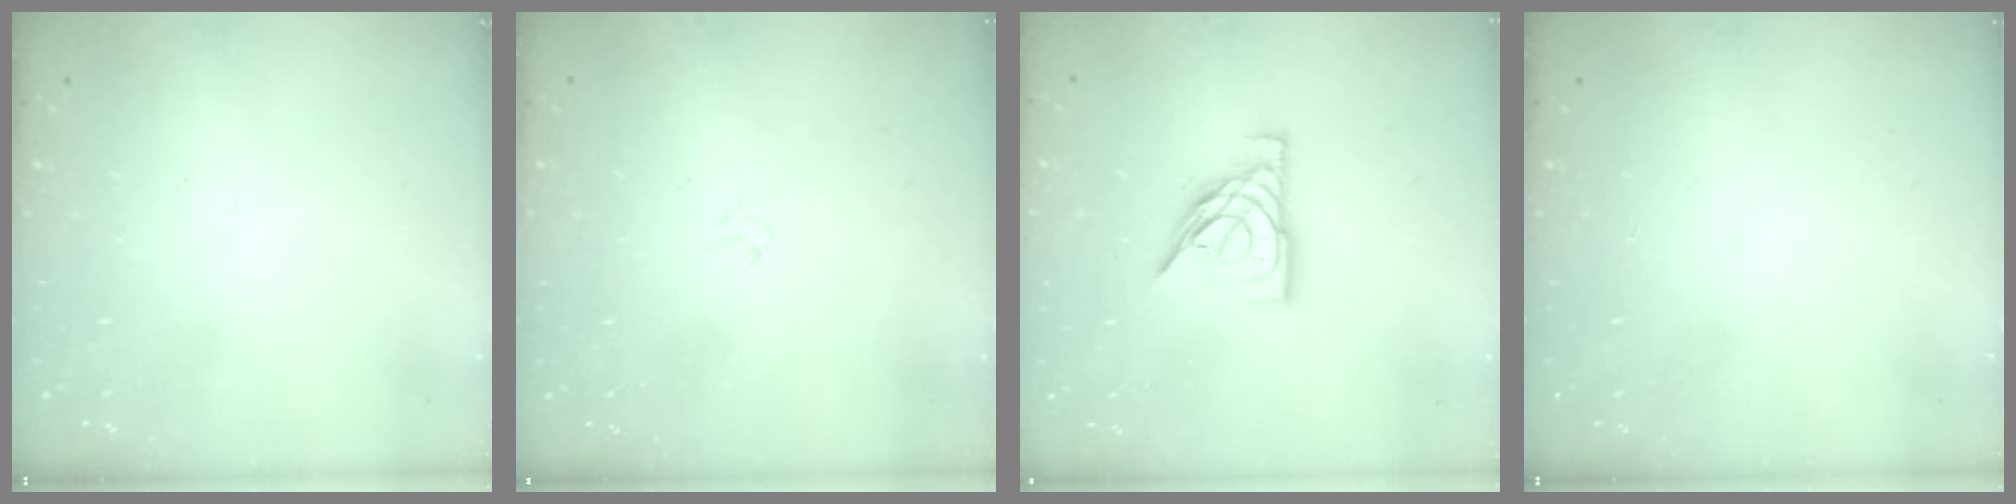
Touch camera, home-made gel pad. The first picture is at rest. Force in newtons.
{"total": 1.3, "press": 1.2, "slide": 0.5}
{"total": 10.7, "press": 10.6, "slide": 1.2}
{"total": 0.0}